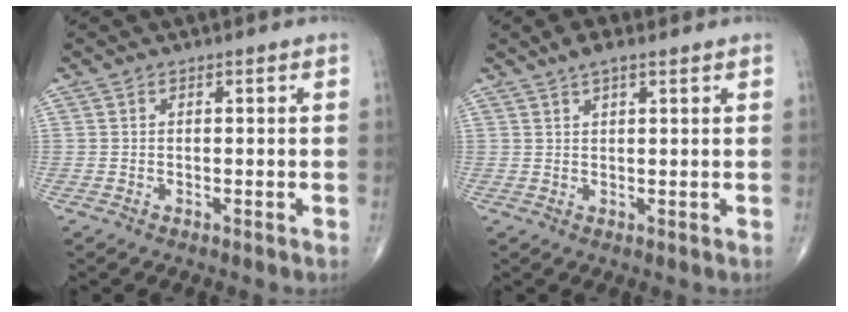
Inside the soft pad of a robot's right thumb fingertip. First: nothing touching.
{"total": 3.1, "force": [2.2, 0.8, 2.1], "torque": [-0.038, 0.001, 0.038]}